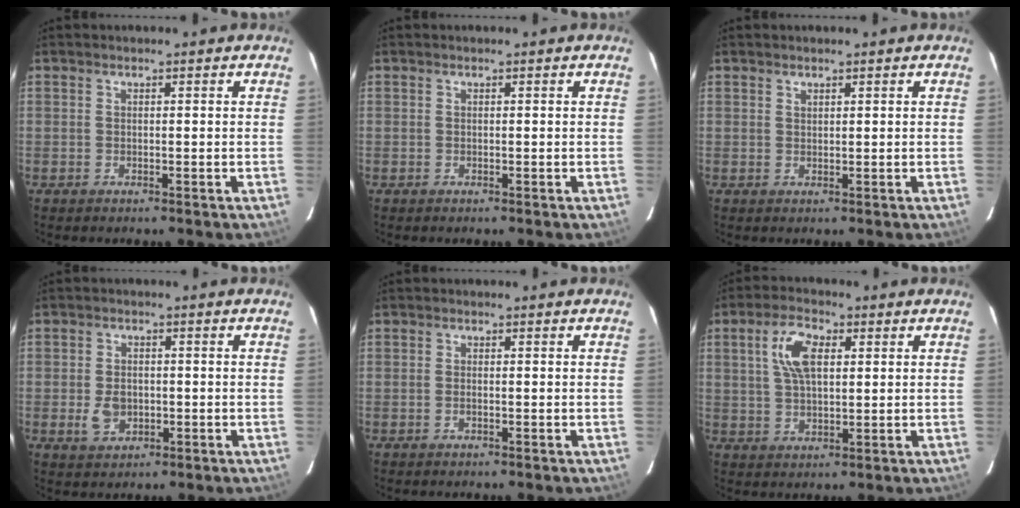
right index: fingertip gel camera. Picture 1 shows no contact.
{"total": 0.0}
{"total": 0.7, "force": [0.7, 0.3, 0.1], "torque": [-0.002, 0.002, 0.013]}
{"total": 4.7, "force": [-1.1, 3.5, 3.1], "torque": [-0.062, 0.001, -0.012]}
{"total": 0.8, "force": [-0.3, 0.3, 0.7], "torque": [-0.016, 0.000, -0.006]}
{"total": 7.8, "force": [2.3, 3.8, 6.4], "torque": [-0.121, 0.014, 0.044]}